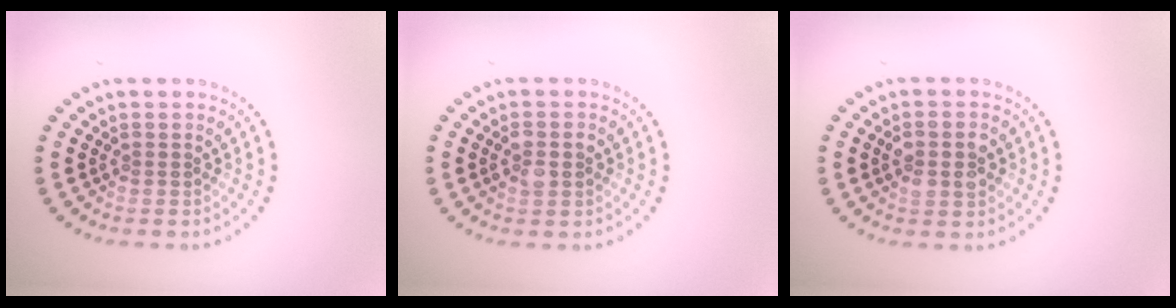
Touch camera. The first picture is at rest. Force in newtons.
{"total": 1.7, "press": 1.7, "slide": 0.1}
{"total": 2.9, "press": 2.8, "slide": 0.3}